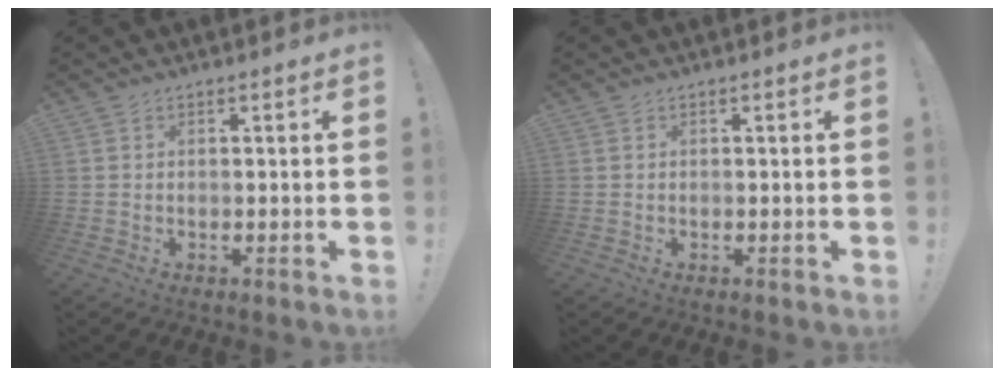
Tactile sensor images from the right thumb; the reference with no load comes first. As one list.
[{"total": 0.0}]